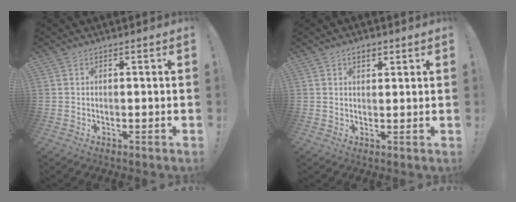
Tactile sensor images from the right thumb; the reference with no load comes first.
{"total": 3.1, "force": [1.7, 1.8, 1.9], "torque": [-0.026, -0.001, 0.027]}